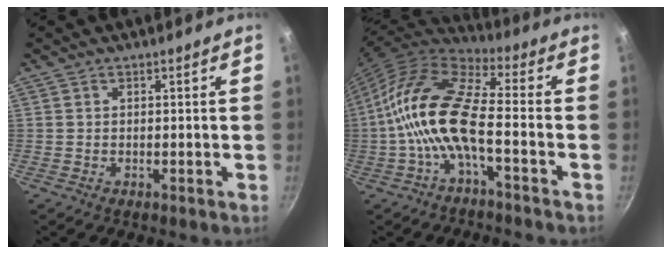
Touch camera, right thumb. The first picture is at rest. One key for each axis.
{"total": 14.9, "fx": -3.1, "fy": 5.4, "fz": 13.5, "tx": -0.272, "ty": 0.037, "tz": -0.076}